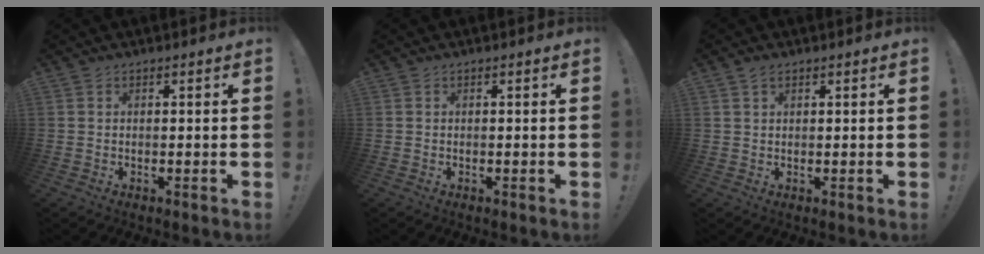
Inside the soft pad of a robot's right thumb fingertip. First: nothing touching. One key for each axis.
{"total": 0.0}
{"total": 1.7, "fx": 1.1, "fy": 0.9, "fz": 0.9, "tx": -0.017, "ty": 0.000, "tz": 0.021}